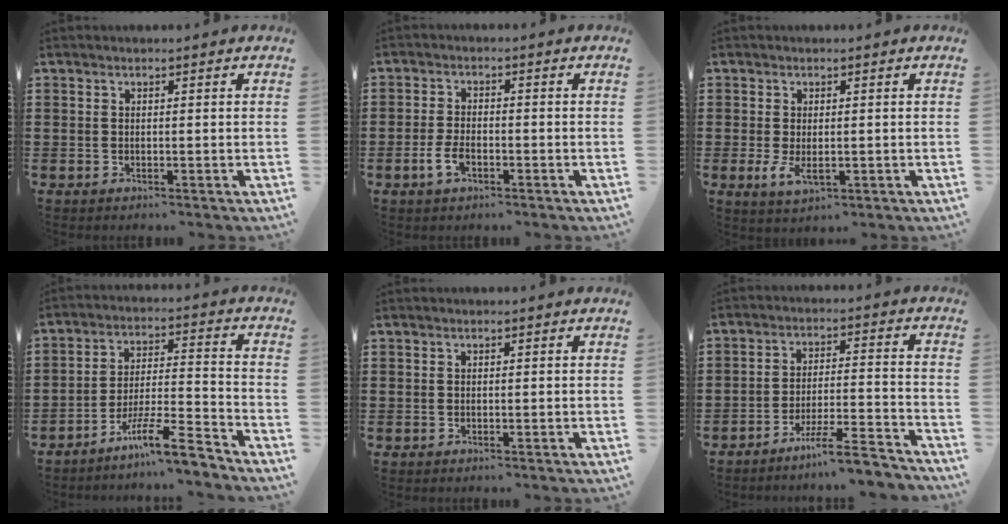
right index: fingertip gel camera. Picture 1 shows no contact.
{"total": 3.4, "force": [-1.5, 1.7, 2.5], "torque": [-0.058, -0.002, -0.031]}
{"total": 3.0, "force": [-0.4, 1.3, 2.7], "torque": [-0.065, -0.006, -0.010]}
{"total": 9.9, "force": [-8.0, 0.9, 5.9], "torque": [-0.106, 0.013, -0.153]}
{"total": 0.0}
{"total": 7.3, "force": [-6.3, 0.2, 3.6], "torque": [-0.060, 0.001, -0.119]}